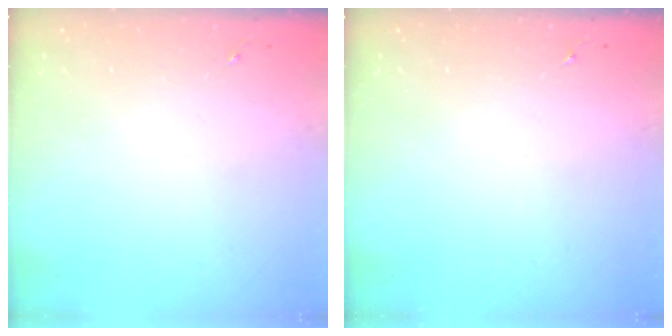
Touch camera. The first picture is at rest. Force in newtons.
{"total": 0.0}